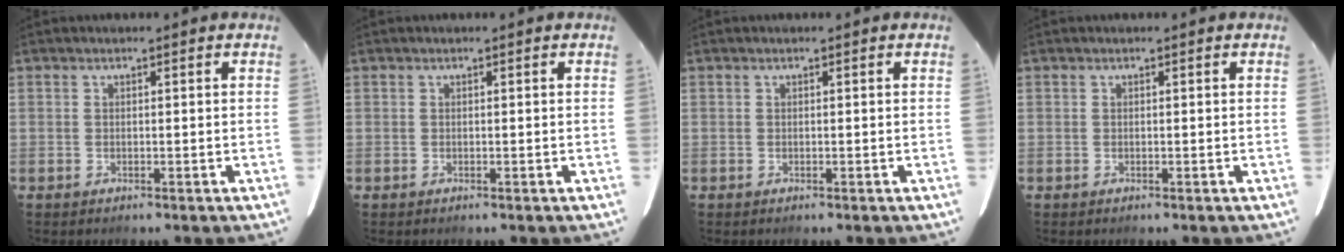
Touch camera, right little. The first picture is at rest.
{"total": 0.0}
{"total": 0.0}
{"total": 0.0}